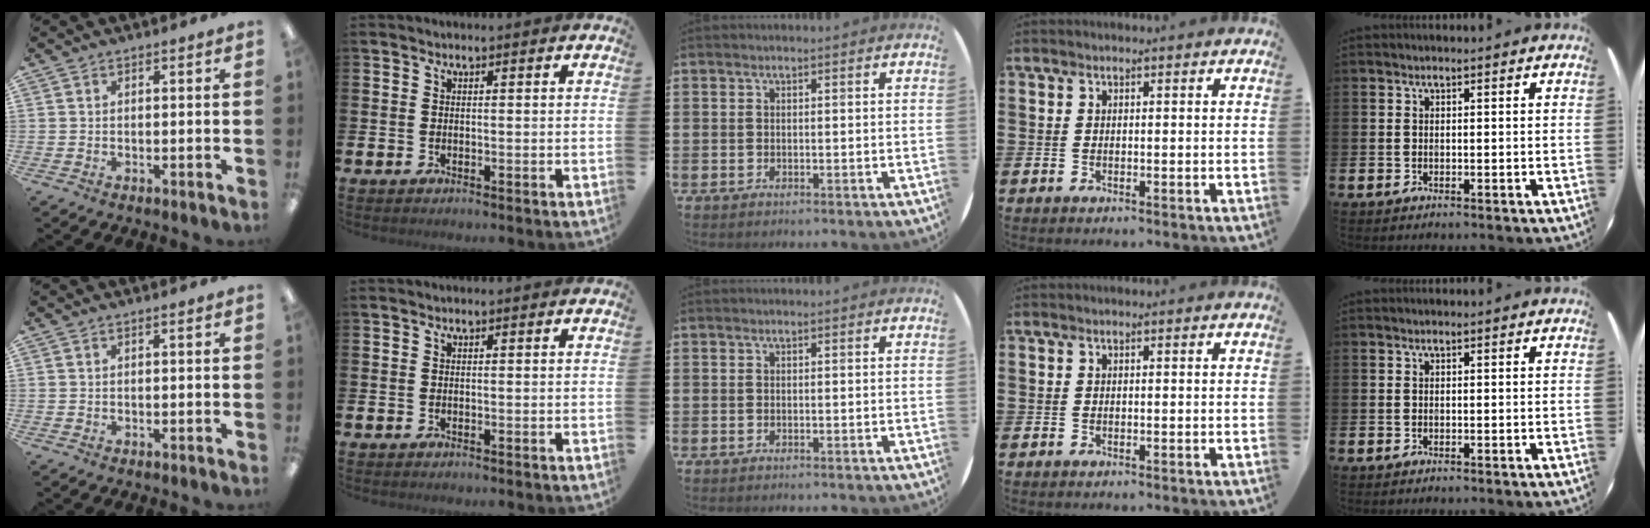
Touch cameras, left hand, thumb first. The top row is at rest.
{}